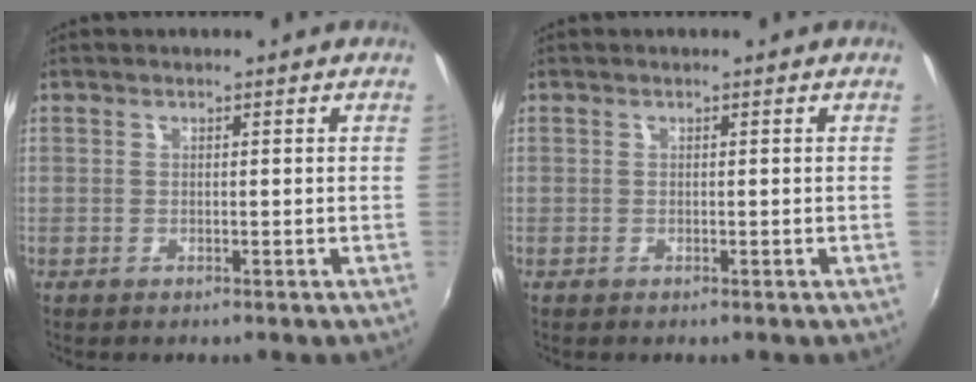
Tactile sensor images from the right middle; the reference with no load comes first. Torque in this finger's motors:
{"motor_torque": [-0.32, -0.07, -0.06, -0.01]}